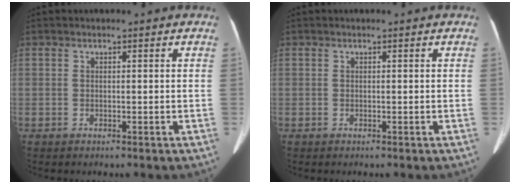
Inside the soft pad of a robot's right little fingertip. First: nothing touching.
{"total": 0.0}